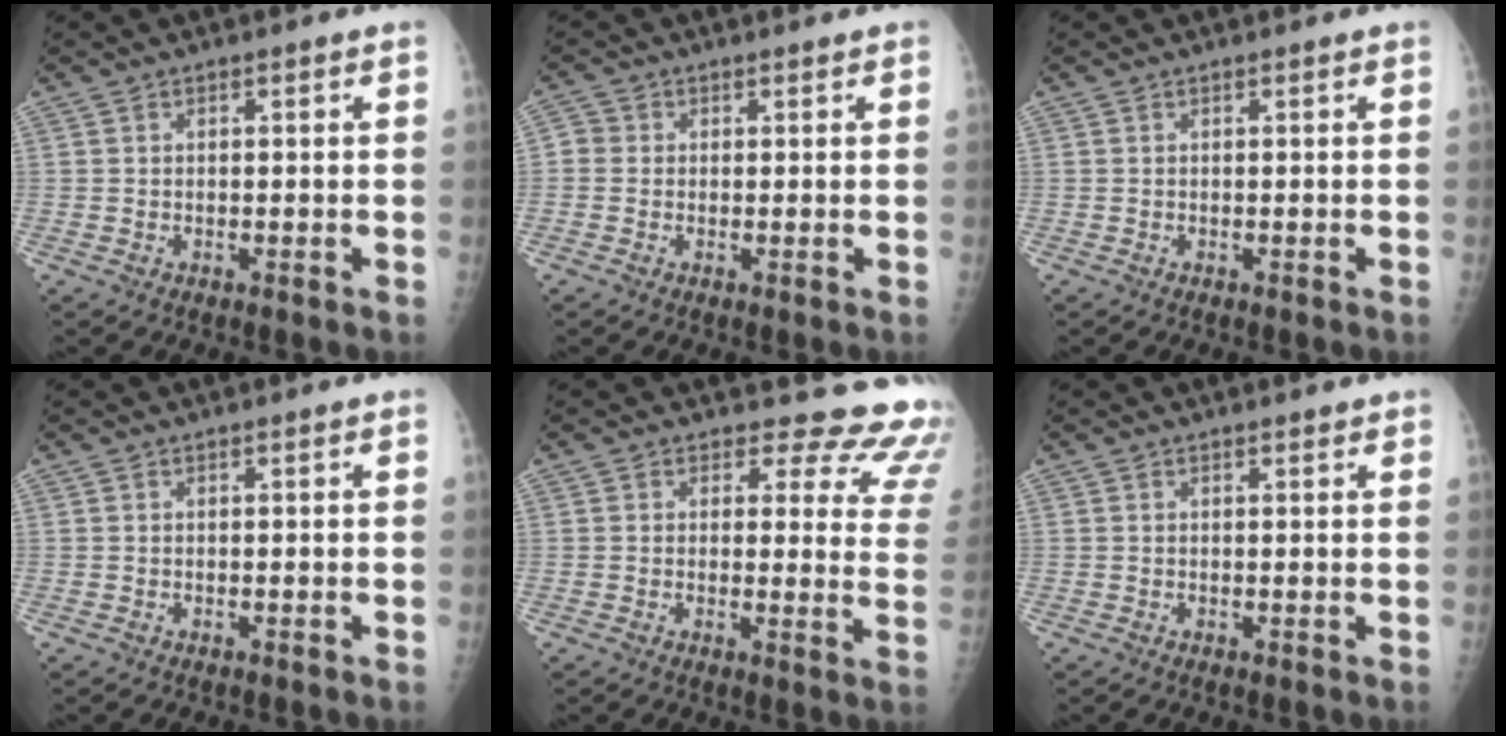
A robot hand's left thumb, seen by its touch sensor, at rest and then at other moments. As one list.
[{"total": 2.4, "force": [0.2, 2.2, 0.7], "torque": [0.002, 0.003, -0.004]}, {"total": 0.0}, {"total": 0.0}, {"total": 14.3, "force": [13.2, 5.1, 1.9], "torque": [0.033, -0.117, 0.106]}, {"total": 1.0, "force": [0.8, 0.3, 0.5], "torque": [-0.005, -0.001, 0.010]}]